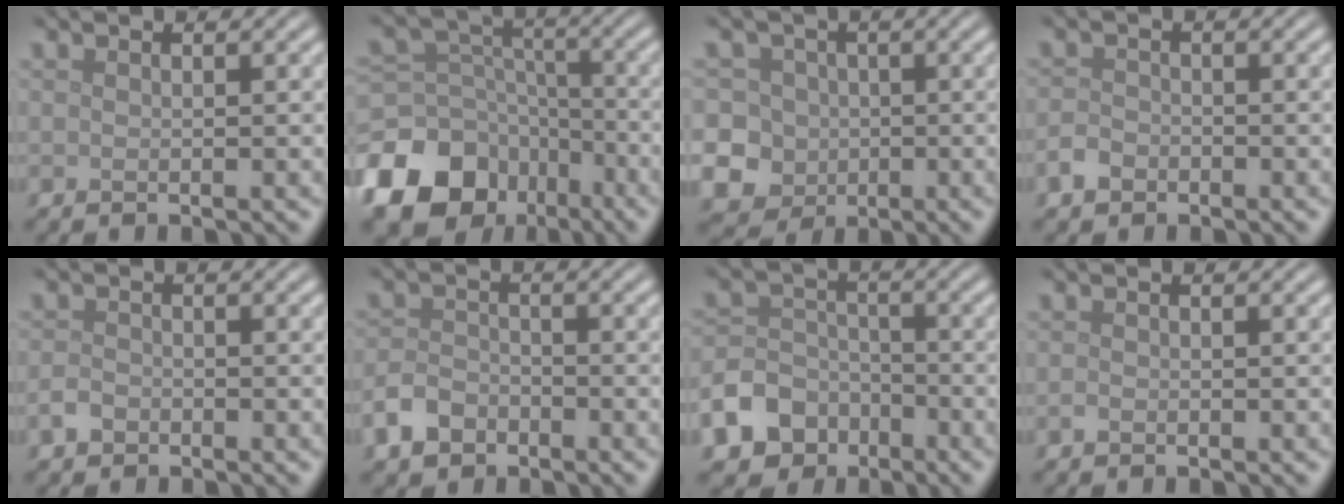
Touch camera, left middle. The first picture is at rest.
{"total": 15.5, "force": [-9.3, 11.1, 5.7], "torque": [-0.151, -0.033, -0.150]}
{"total": 11.3, "force": [-2.1, 10.6, 3.4], "torque": [-0.088, 0.010, -0.065]}
{"total": 1.9, "force": [-1.2, 1.3, 0.7], "torque": [-0.008, 0.002, -0.030]}
{"total": 1.5, "force": [-1.0, 1.0, 0.5], "torque": [-0.007, 0.000, -0.024]}
{"total": 3.4, "force": [-2.2, 2.2, 1.3], "torque": [-0.023, 0.000, -0.049]}
{"total": 9.7, "force": [-5.7, 7.4, 2.3], "torque": [-0.036, -0.028, -0.122]}
{"total": 0.6, "force": [-0.3, 0.4, 0.2], "torque": [-0.004, -0.003, -0.007]}